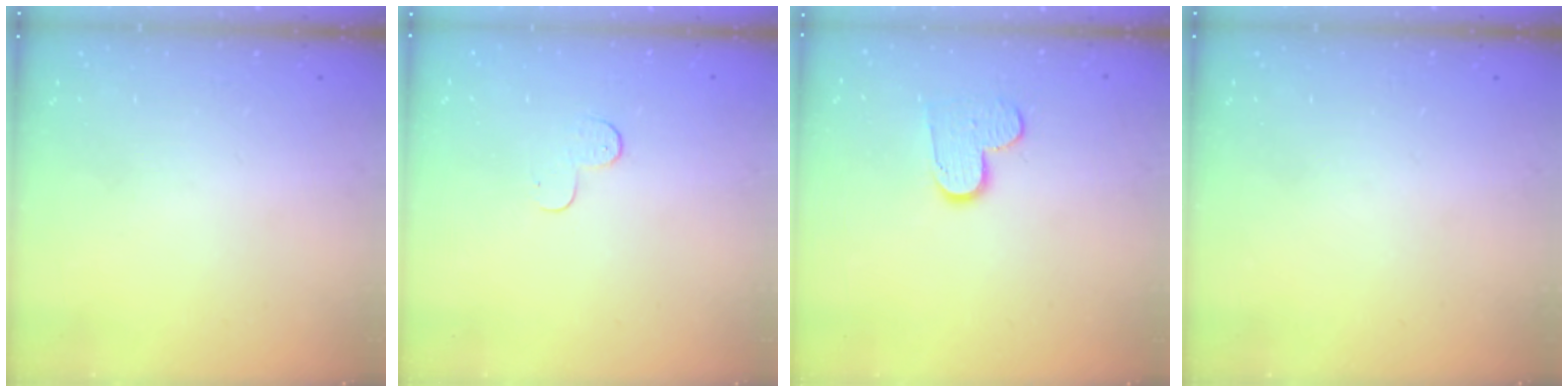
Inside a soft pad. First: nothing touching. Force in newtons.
{"total": 5.0, "press": 4.9, "slide": 0.5}
{"total": 9.1, "press": 9.1, "slide": 0.7}
{"total": 0.0}